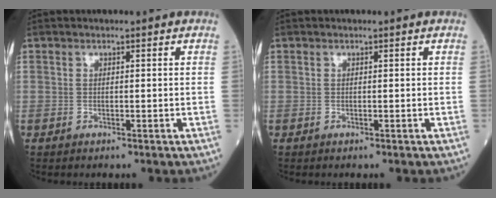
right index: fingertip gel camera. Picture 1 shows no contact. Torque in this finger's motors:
{"motor_torque": [0.01, 0.01, 0.00, 0.00]}